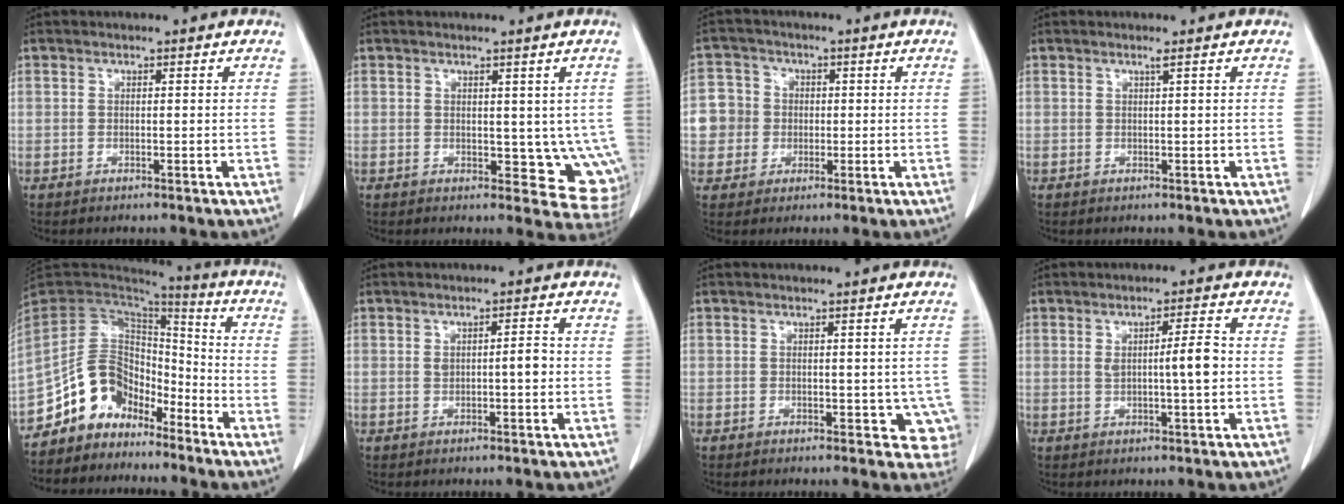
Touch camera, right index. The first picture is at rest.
{"total": 7.4, "force": [0.7, 4.2, 6.0], "torque": [-0.046, -0.012, 0.015]}
{"total": 6.4, "force": [-0.2, 6.4, 0.7], "torque": [-0.016, 0.020, 0.000]}
{"total": 0.5, "force": [0.3, -0.2, 0.4], "torque": [-0.014, -0.003, 0.009]}
{"total": 11.2, "force": [-8.2, 7.0, 3.1], "torque": [-0.057, 0.063, -0.151]}
{"total": 2.9, "force": [0.1, 0.9, 2.7], "torque": [-0.046, 0.007, 0.006]}
{"total": 4.1, "force": [-0.2, 2.9, 3.0], "torque": [-0.002, 0.000, 0.002]}
{"total": 4.8, "force": [0.3, 0.3, 4.8], "torque": [-0.074, 0.001, 0.004]}